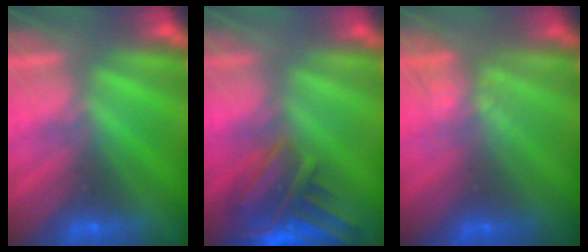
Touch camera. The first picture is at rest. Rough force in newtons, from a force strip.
{"total": 6.4}
{"total": 3.8}